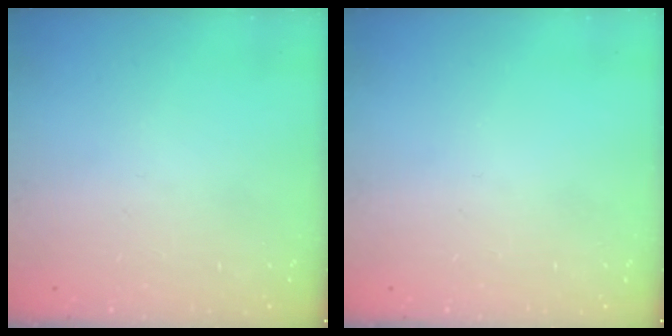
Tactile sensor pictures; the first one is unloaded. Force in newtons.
{"total": 0.0}